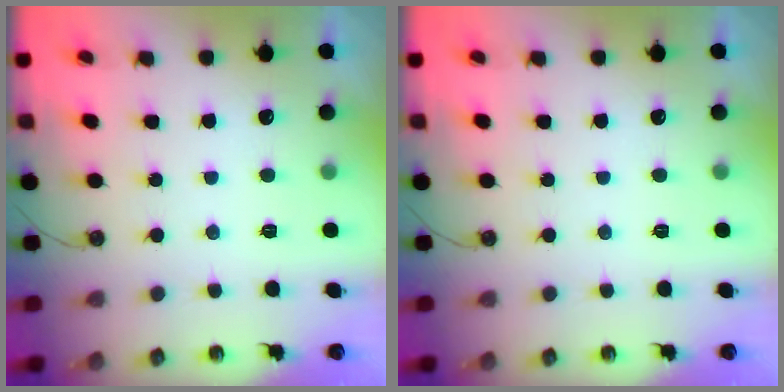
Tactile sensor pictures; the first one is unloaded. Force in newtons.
{"total": 0.0}